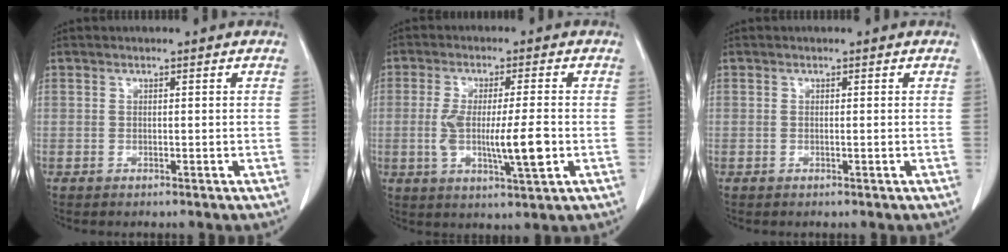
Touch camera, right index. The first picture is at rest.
{"total": 9.2, "force": [-1.5, 1.0, 9.1], "torque": [-0.167, -0.012, -0.025]}
{"total": 0.0}